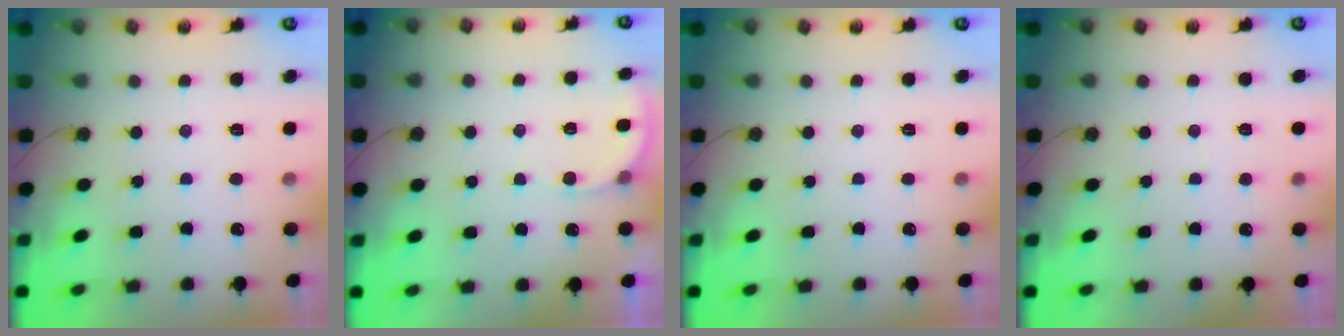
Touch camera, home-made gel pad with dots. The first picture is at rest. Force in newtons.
{"total": 3.5, "press": 3.4, "slide": 0.4}
{"total": 0.0}
{"total": 2.0, "press": 2.0, "slide": 0.2}